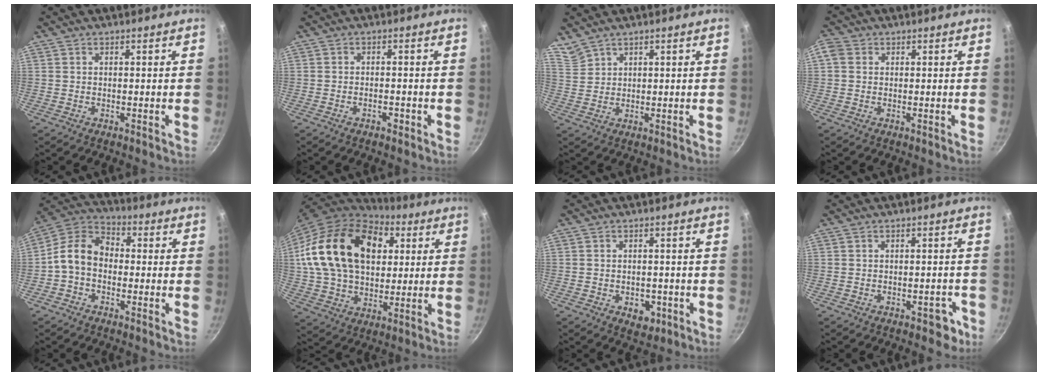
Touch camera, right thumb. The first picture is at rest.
{"total": 1.8, "force": [-1.1, 0.9, 1.2], "torque": [-0.016, 0.011, -0.017]}
{"total": 3.5, "force": [3.2, 1.2, 0.4], "torque": [-0.004, -0.005, 0.072]}
{"total": 2.6, "force": [0.5, 2.2, 1.2], "torque": [-0.023, 0.006, 0.001]}
{"total": 9.8, "force": [-1.5, 7.4, 6.3], "torque": [-0.096, 0.040, -0.052]}
{"total": 26.1, "force": [6.6, 17.8, 17.9], "torque": [-0.298, 0.012, 0.111]}
{"total": 4.8, "force": [-1.8, 3.3, 2.9], "torque": [-0.026, 0.010, -0.016]}
{"total": 4.2, "force": [-2.2, 2.4, 2.6], "torque": [-0.009, 0.028, -0.013]}